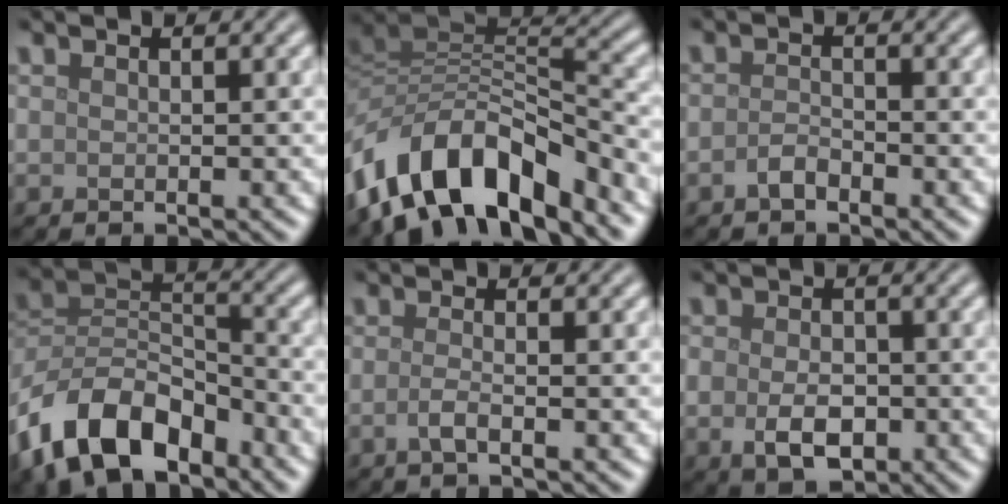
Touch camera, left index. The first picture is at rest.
{"total": 11.9, "force": [-7.3, 5.7, 7.4], "torque": [-0.127, 0.010, -0.144]}
{"total": 1.4, "force": [-1.0, 0.6, 0.8], "torque": [-0.018, 0.003, -0.021]}
{"total": 11.2, "force": [-6.7, 6.2, 6.5], "torque": [-0.121, 0.001, -0.139]}
{"total": 1.7, "force": [-0.6, 0.5, 1.5], "torque": [-0.028, -0.001, -0.017]}
{"total": 4.2, "force": [-1.0, 2.8, 2.9], "torque": [-0.056, -0.009, -0.018]}